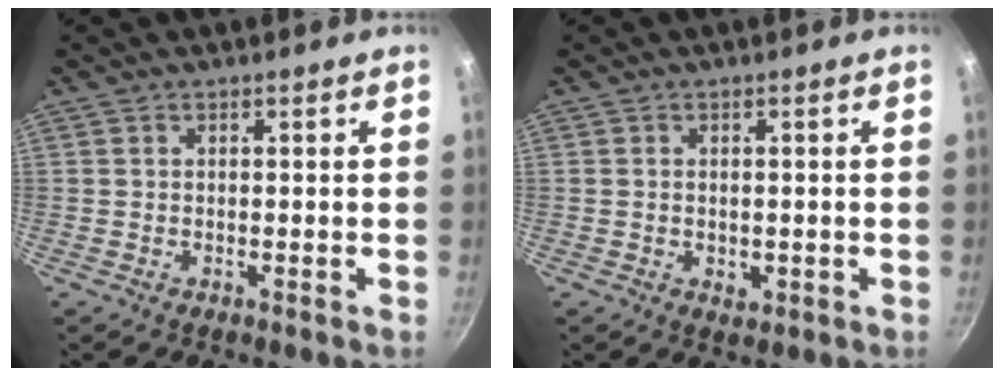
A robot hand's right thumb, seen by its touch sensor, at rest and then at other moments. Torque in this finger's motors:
{"motor_torque": [-0.15, 0.04, -0.36, 0.34, 0.03]}